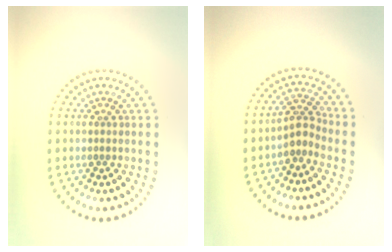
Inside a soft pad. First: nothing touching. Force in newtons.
{"total": 2.2, "press": 1.6, "slide": 1.6}